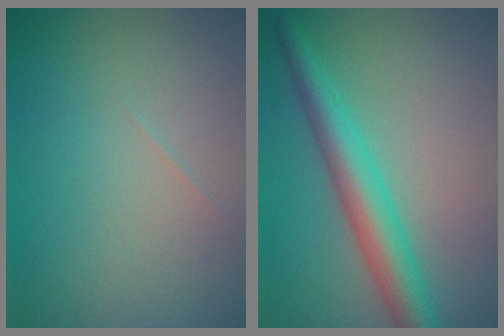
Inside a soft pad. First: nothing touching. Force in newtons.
{"total": 4.7, "press": 4.7, "slide": 0.1}